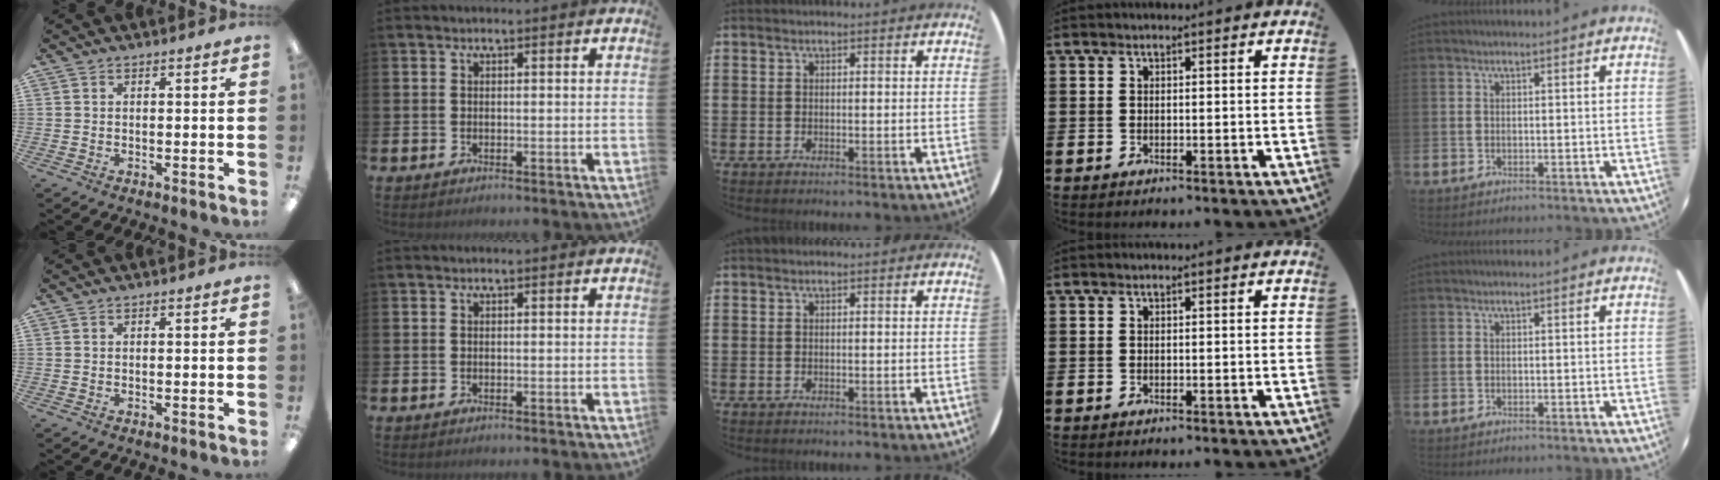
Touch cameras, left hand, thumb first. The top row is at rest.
{}